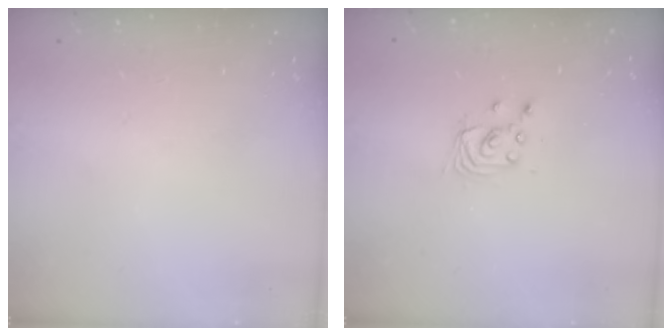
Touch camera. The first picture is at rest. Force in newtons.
{"total": 2.7, "press": 2.7, "slide": 0.2}